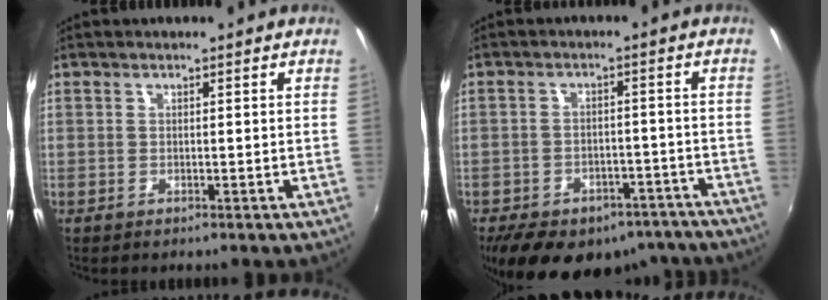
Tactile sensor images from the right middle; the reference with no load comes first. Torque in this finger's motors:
{"motor_torque": [1.07, -1.07, 0.28, 0.11]}